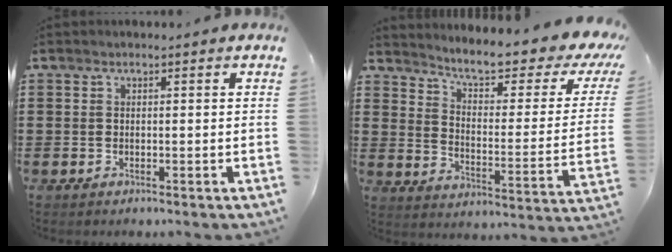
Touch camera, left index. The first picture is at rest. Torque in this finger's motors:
{"motor_torque": [2.14, 0.00, 0.57, 0.07]}